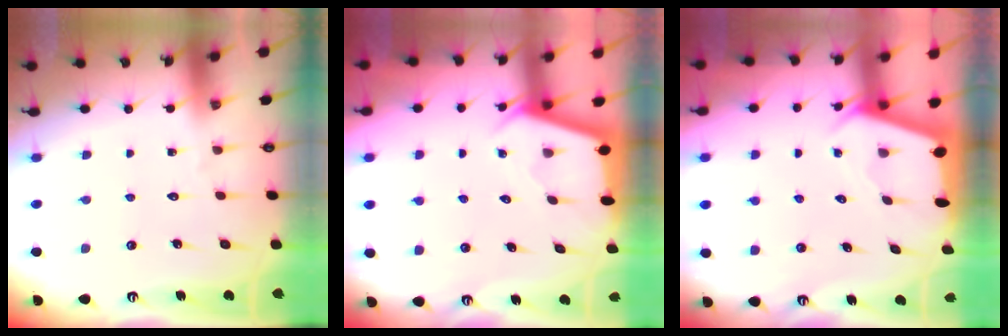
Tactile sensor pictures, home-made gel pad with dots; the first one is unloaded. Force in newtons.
{"total": 2.7, "press": 2.7, "slide": 0.1}
{"total": 2.5, "press": 2.5, "slide": 0.3}